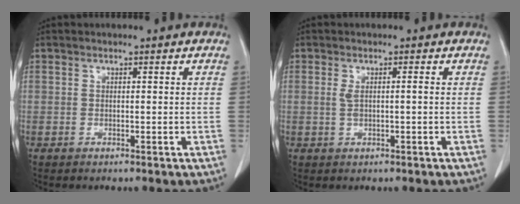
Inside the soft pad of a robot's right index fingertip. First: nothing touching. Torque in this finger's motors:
{"motor_torque": [0.07, 0.02, 0.02, 0.03]}